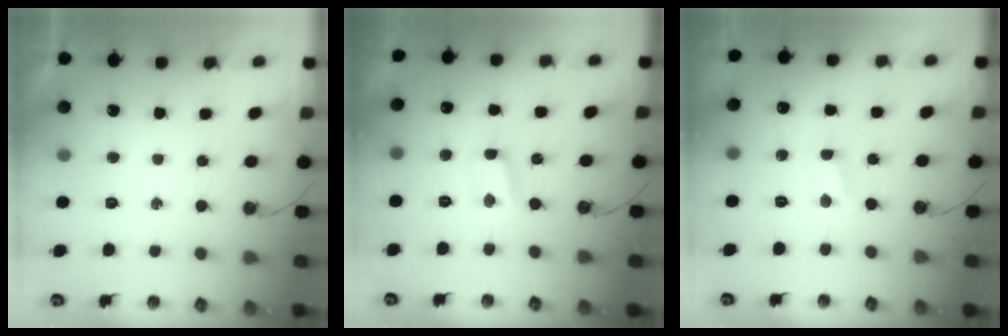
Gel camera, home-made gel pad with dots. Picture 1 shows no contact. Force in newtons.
{"total": 1.8, "press": 1.8, "slide": 0.2}
{"total": 0.6, "press": 0.6, "slide": 0.1}